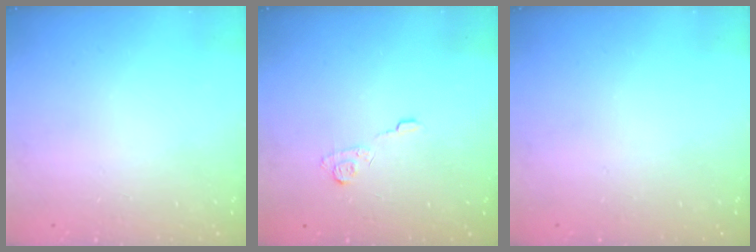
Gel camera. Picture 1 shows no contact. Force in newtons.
{"total": 6.2, "press": 6.2, "slide": 0.5}
{"total": 0.0}